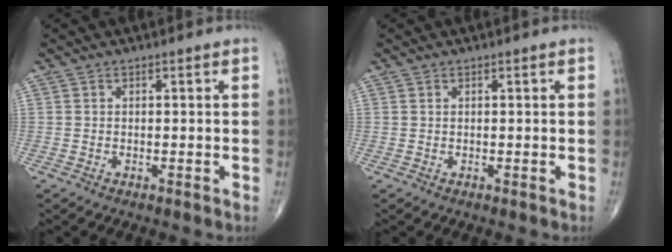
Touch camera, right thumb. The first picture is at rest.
{"total": 0.0}